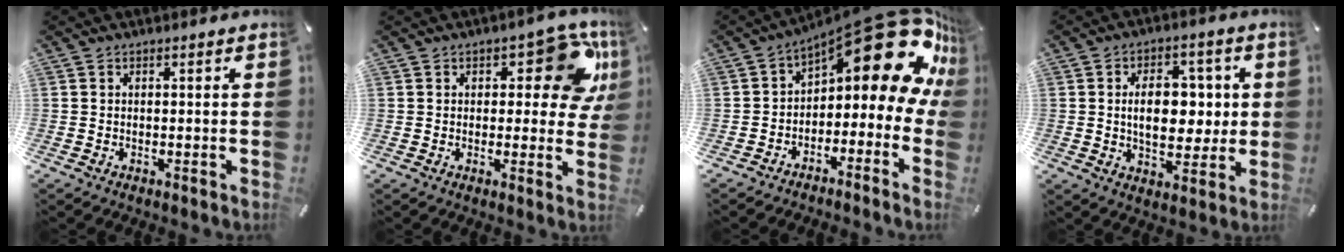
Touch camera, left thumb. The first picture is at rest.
{"total": 11.6, "force": [5.8, 5.8, 8.2], "torque": [-0.087, -0.030, 0.093]}
{"total": 19.7, "force": [10.7, 7.8, 14.6], "torque": [-0.184, -0.084, 0.179]}
{"total": 12.3, "force": [1.6, 8.1, 9.1], "torque": [-0.131, 0.003, 0.022]}